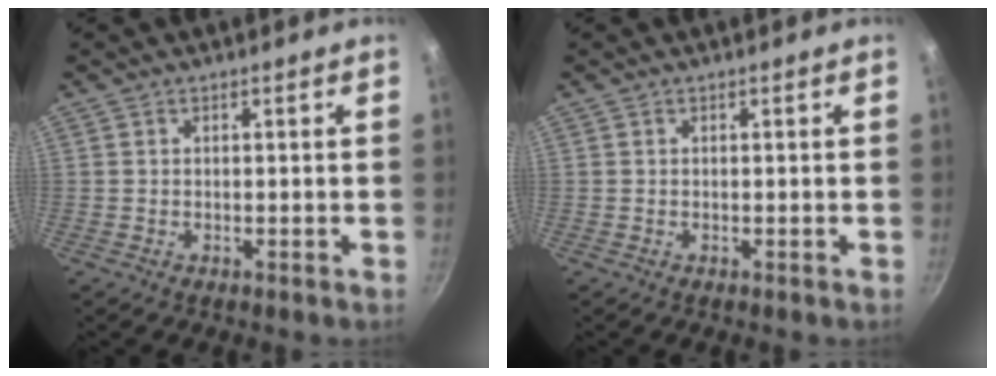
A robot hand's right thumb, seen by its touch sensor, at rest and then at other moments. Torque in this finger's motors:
{"motor_torque": [0.00, 0.00, -0.12, 0.12, 0.00]}